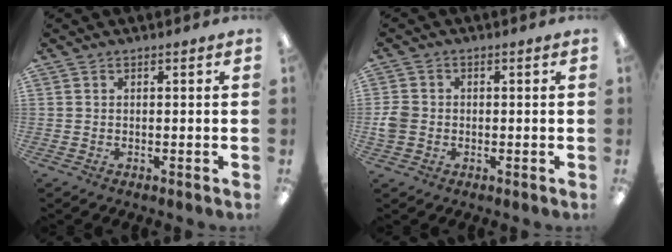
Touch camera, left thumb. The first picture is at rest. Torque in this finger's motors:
{"motor_torque": [0.33, 0.34, 0.21, -0.28, 0.00]}